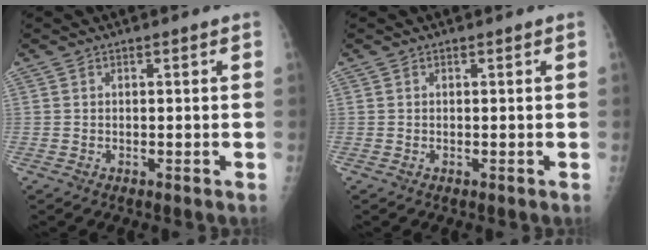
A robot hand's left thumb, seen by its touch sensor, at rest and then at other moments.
{"total": 0.0}